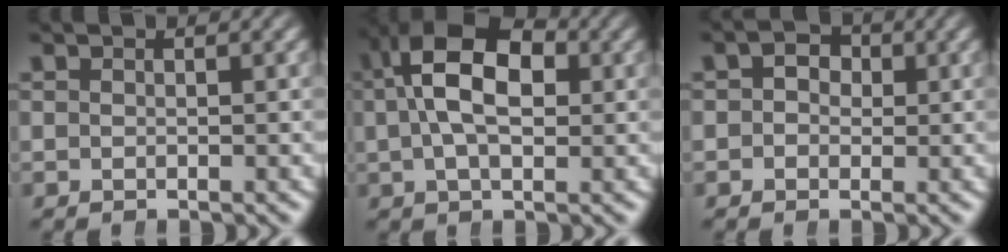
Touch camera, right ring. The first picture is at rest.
{"total": 11.8, "force": [2.8, 7.3, 8.9], "torque": [-0.141, 0.022, 0.028]}
{"total": 2.8, "force": [0.2, 2.4, 1.5], "torque": [-0.010, 0.004, -0.003]}